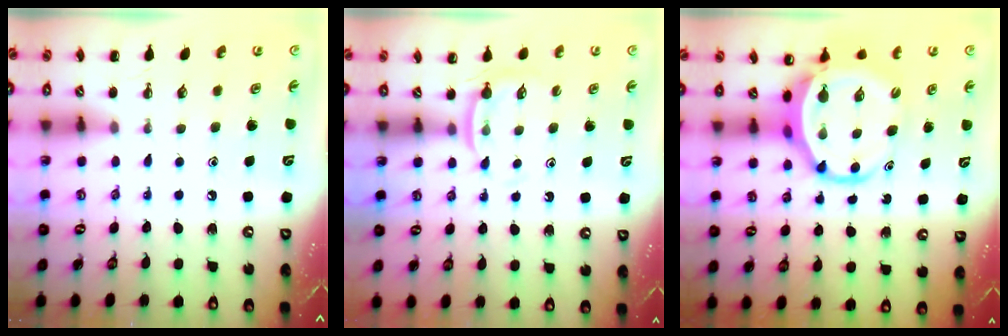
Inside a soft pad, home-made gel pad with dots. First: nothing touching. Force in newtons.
{"total": 4.1, "press": 3.9, "slide": 1.1}
{"total": 7.1, "press": 6.7, "slide": 2.1}